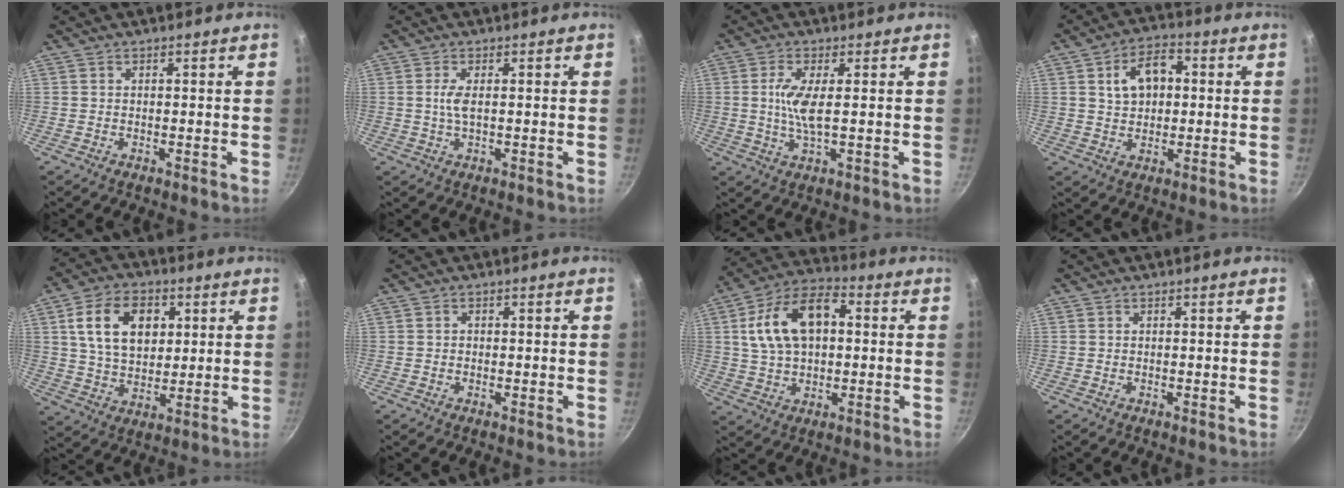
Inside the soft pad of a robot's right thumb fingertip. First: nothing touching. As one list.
[{"total": 2.7, "force": [0.3, 0.9, 2.5], "torque": [-0.059, 0.001, 0.005]}, {"total": 6.3, "force": [0.5, 1.6, 6.0], "torque": [-0.135, -0.002, 0.011]}, {"total": 8.9, "force": [1.7, 6.1, 6.3], "torque": [-0.078, 0.015, 0.025]}, {"total": 14.1, "force": [4.0, 9.6, 9.6], "torque": [-0.141, -0.002, 0.067]}, {"total": 0.6, "force": [0.0, 0.6, 0.2], "torque": [-0.001, 0.003, 0.000]}, {"total": 15.9, "force": [2.6, 9.8, 12.3], "torque": [-0.203, 0.026, 0.036]}, {"total": 0.0}]